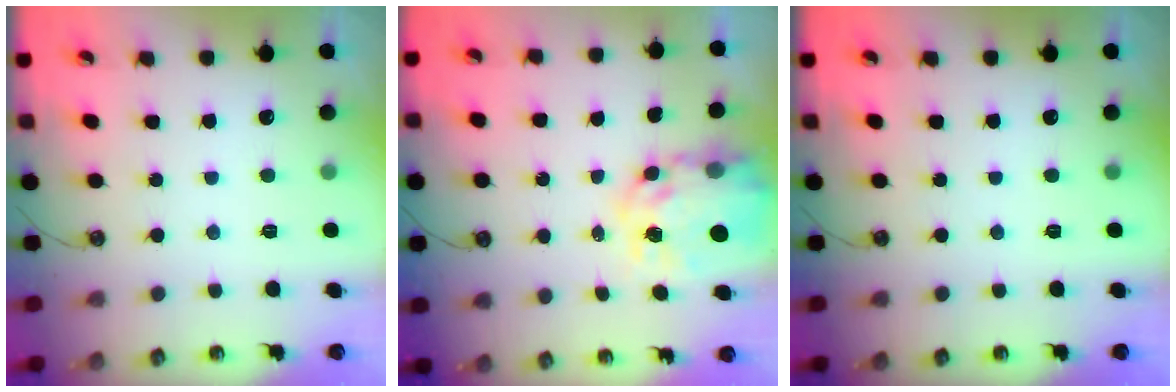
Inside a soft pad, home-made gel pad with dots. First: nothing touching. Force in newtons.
{"total": 12.2, "press": 12.2, "slide": 1.1}
{"total": 0.0}